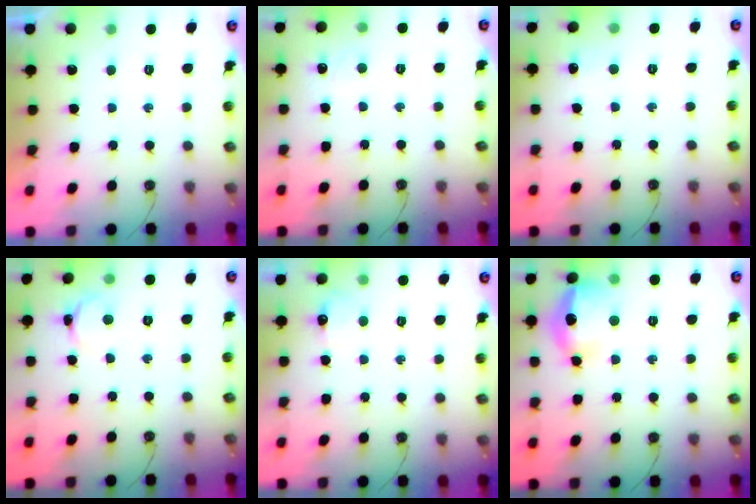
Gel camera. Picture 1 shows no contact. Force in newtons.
{"total": 3.5, "press": 3.4, "slide": 0.5}
{"total": 3.6, "press": 3.6, "slide": 0.5}
{"total": 3.6, "press": 3.6, "slide": 0.2}
{"total": 5.8, "press": 5.7, "slide": 0.9}
{"total": 14.4, "press": 14.4, "slide": 1.1}